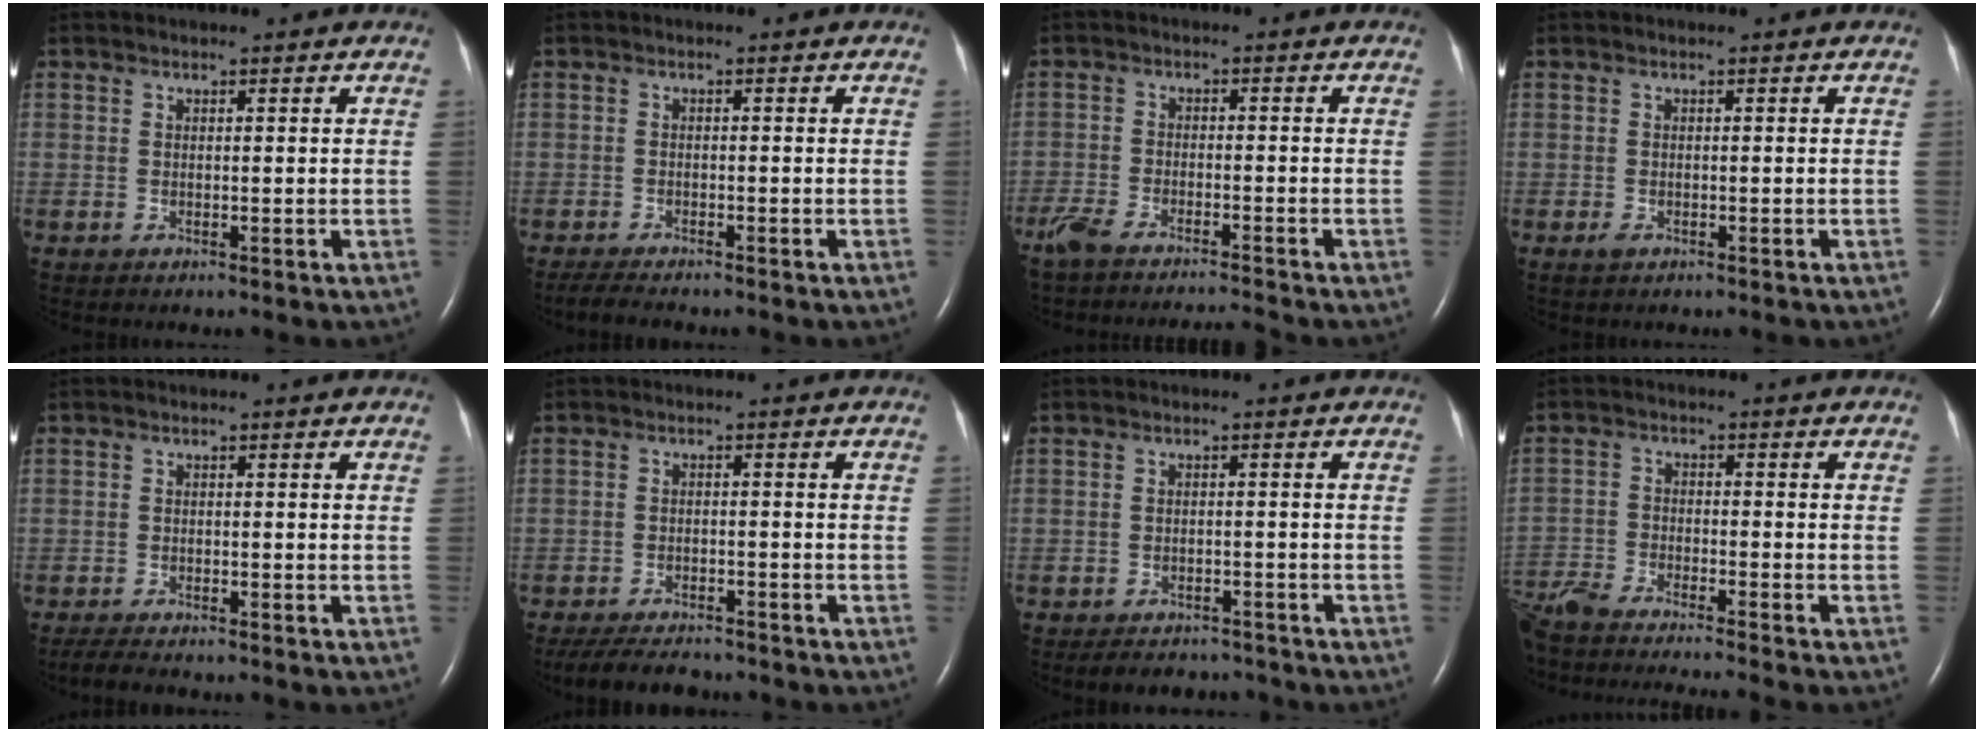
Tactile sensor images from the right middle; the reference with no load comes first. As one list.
[{"total": 3.3, "force": [-2.9, 0.4, 1.5], "torque": [-0.034, -0.012, -0.045]}, {"total": 7.1, "force": [-6.6, -0.1, 2.7], "torque": [-0.048, -0.013, -0.114]}, {"total": 0.8, "force": [-0.5, 0.4, 0.5], "torque": [-0.015, -0.001, -0.005]}, {"total": 3.3, "force": [-2.9, 0.5, 1.6], "torque": [-0.035, -0.011, -0.044]}, {"total": 8.8, "force": [-7.9, 2.2, 3.3], "torque": [-0.056, -0.013, -0.117]}, {"total": 6.0, "force": [-5.4, 2.3, 1.2], "torque": [-0.015, 0.000, -0.070]}, {"total": 14.9, "force": [-13.6, -0.6, 6.0], "torque": [-0.103, -0.018, -0.228]}]